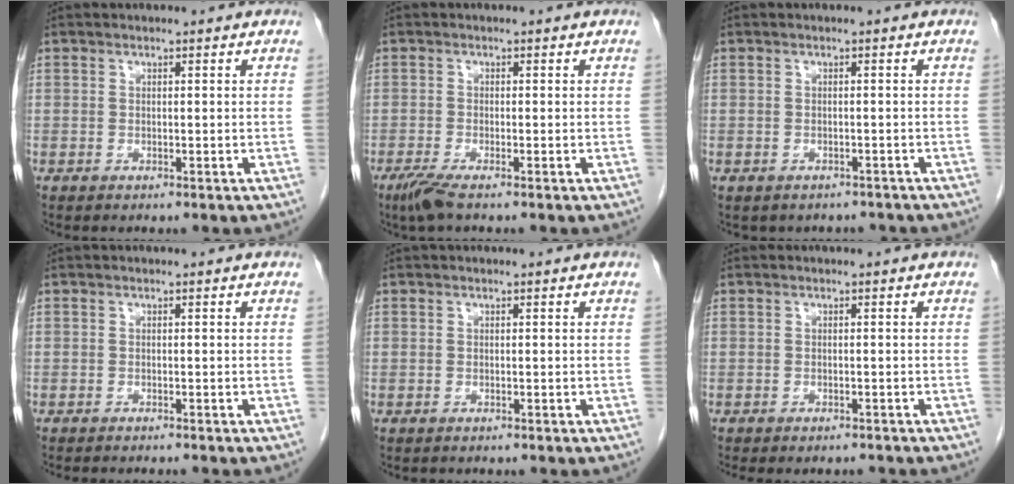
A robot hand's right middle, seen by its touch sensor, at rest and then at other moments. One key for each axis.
{"total": 2.7, "fx": -1.9, "fy": 0.1, "fz": 1.9, "tx": -0.046, "ty": -0.008, "tz": -0.042}
{"total": 4.2, "fx": -3.6, "fy": 2.2, "fz": 0.4, "tx": -0.003, "ty": 0.012, "tz": -0.040}
{"total": 3.9, "fx": -3.6, "fy": 0.4, "fz": 1.6, "tx": -0.012, "ty": -0.004, "tz": -0.046}
{"total": 0.7, "fx": -0.7, "fy": 0.2, "fz": 0.2, "tx": -0.012, "ty": -0.002, "tz": -0.010}
{"total": 2.1, "fx": -1.9, "fy": 0.9, "fz": 0.2, "tx": -0.004, "ty": 0.001, "tz": -0.026}